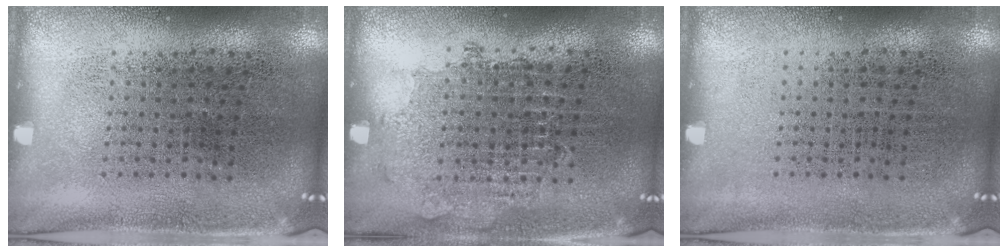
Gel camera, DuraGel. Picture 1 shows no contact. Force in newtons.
{"total": 0.8, "press": 0.8, "slide": 0.2}
{"total": 0.0}